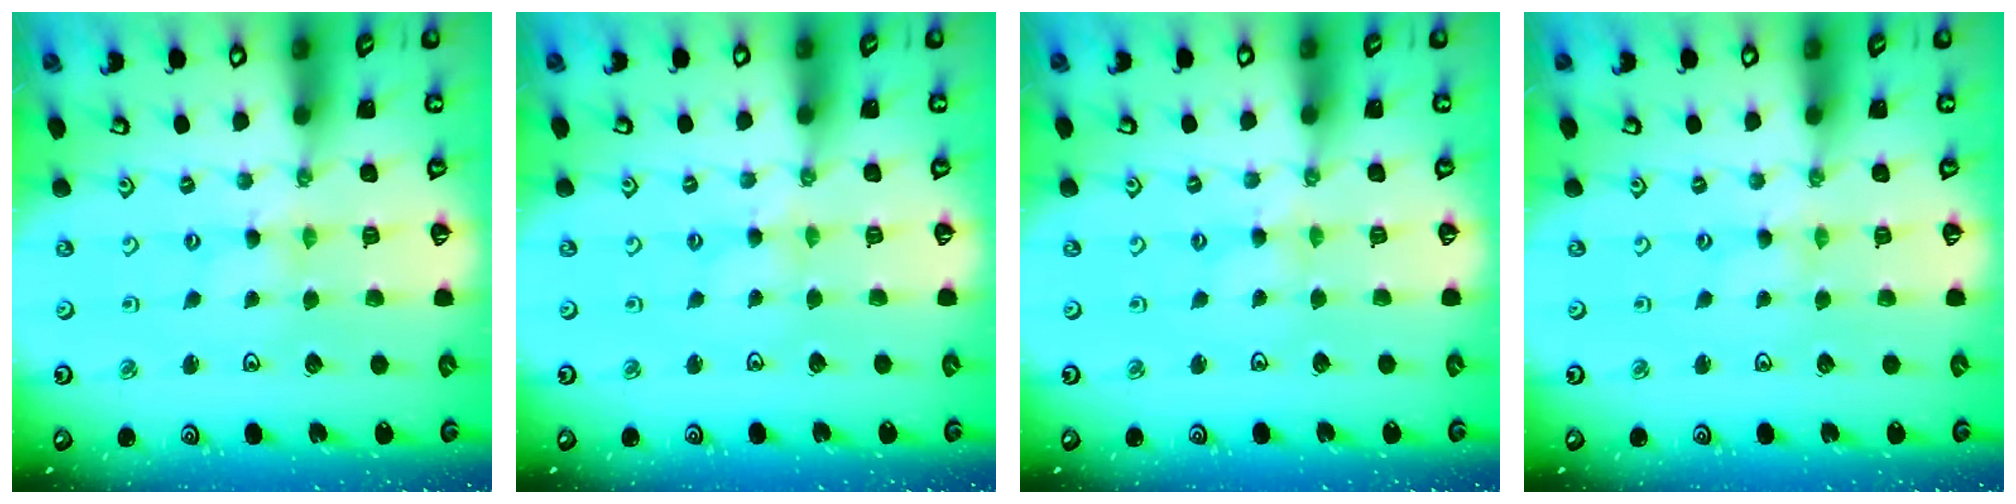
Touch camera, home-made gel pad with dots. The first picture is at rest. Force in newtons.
{"total": 0.5, "press": 0.5, "slide": 0.2}
{"total": 0.5, "press": 0.5, "slide": 0.2}
{"total": 0.7, "press": 0.7, "slide": 0.1}